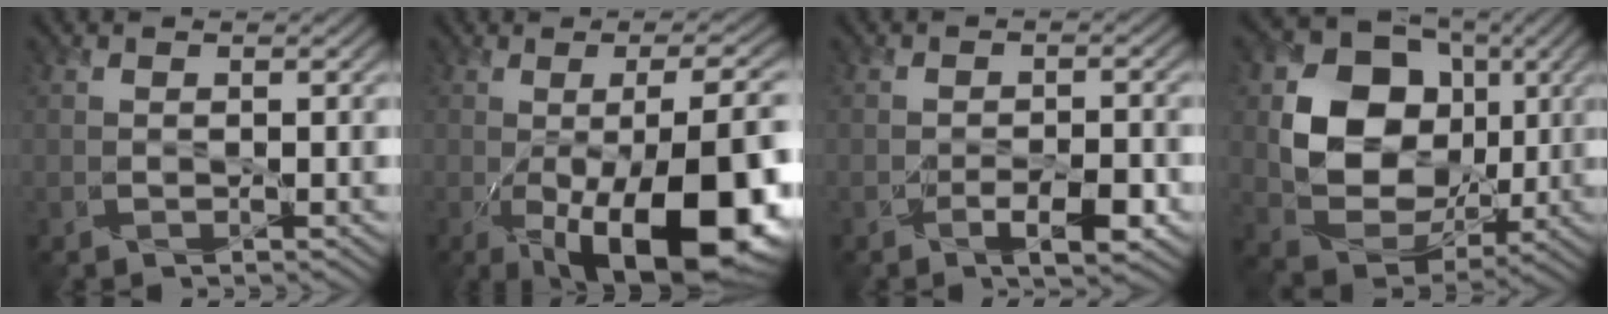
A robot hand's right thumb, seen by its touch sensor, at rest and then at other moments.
{"total": 16.6, "force": [-4.3, 5.8, 14.9], "torque": [-0.188, -0.011, -0.049]}
{"total": 3.3, "force": [-1.6, 1.3, 2.6], "torque": [-0.042, -0.004, -0.021]}
{"total": 13.2, "force": [1.8, 10.9, 7.3], "torque": [-0.144, -0.005, 0.029]}